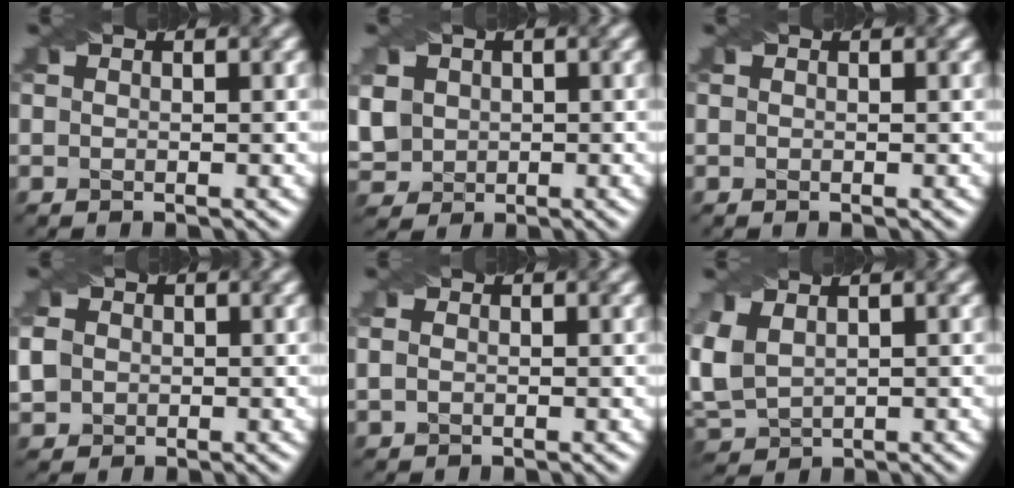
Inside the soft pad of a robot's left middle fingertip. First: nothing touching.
{"total": 5.3, "force": [1.4, 4.6, 2.2], "torque": [-0.086, 0.018, 0.033]}
{"total": 0.0}
{"total": 2.7, "force": [0.0, 2.4, 1.2], "torque": [-0.038, 0.009, 0.001]}
{"total": 1.2, "force": [-0.1, 0.9, 0.8], "torque": [-0.015, 0.005, -0.001]}
{"total": 4.9, "force": [1.3, 3.3, 3.4], "torque": [-0.109, 0.003, 0.033]}